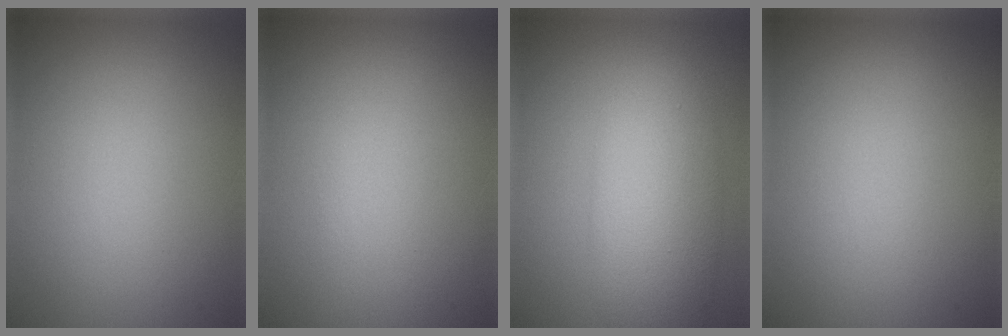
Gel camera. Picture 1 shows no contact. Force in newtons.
{"total": 0.0}
{"total": 6.9, "press": 6.8, "slide": 0.3}
{"total": 0.0}